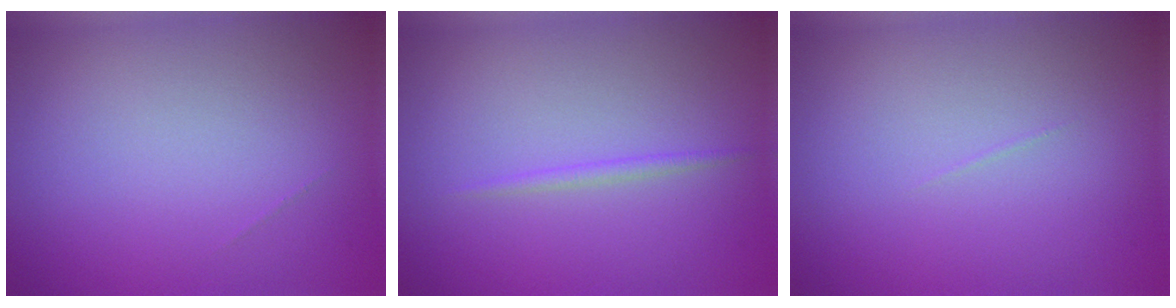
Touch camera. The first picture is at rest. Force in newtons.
{"total": 0.8, "press": 0.8, "slide": 0.0}
{"total": 0.0}